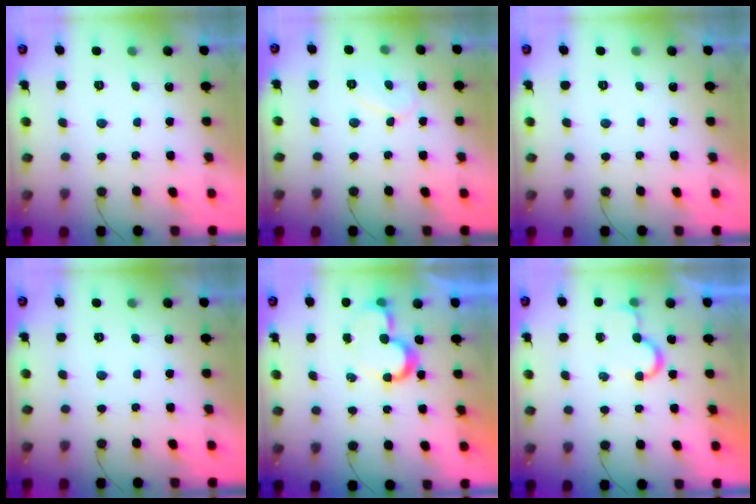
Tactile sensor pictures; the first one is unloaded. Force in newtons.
{"total": 6.6, "press": 6.6, "slide": 0.5}
{"total": 0.0}
{"total": 0.0}
{"total": 9.1, "press": 9.0, "slide": 0.6}
{"total": 5.7, "press": 5.7, "slide": 0.4}